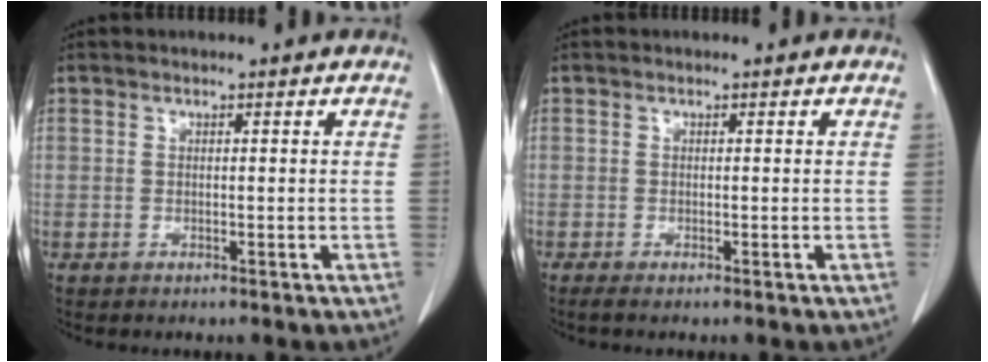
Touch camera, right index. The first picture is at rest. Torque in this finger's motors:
{"motor_torque": [-0.02, 0.03, 0.07, 0.02]}